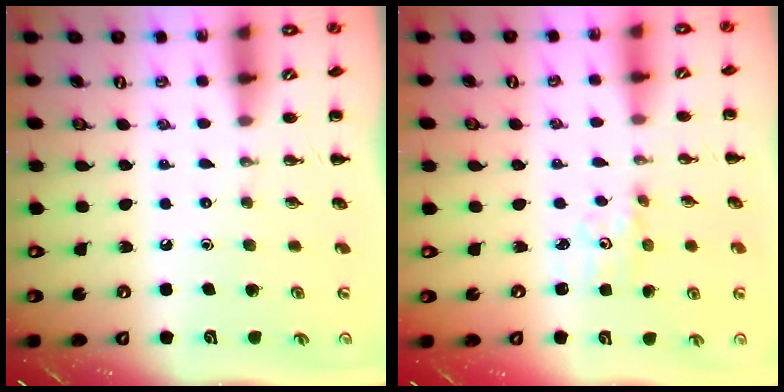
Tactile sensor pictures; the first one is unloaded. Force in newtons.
{"total": 1.8, "press": 1.8, "slide": 0.5}